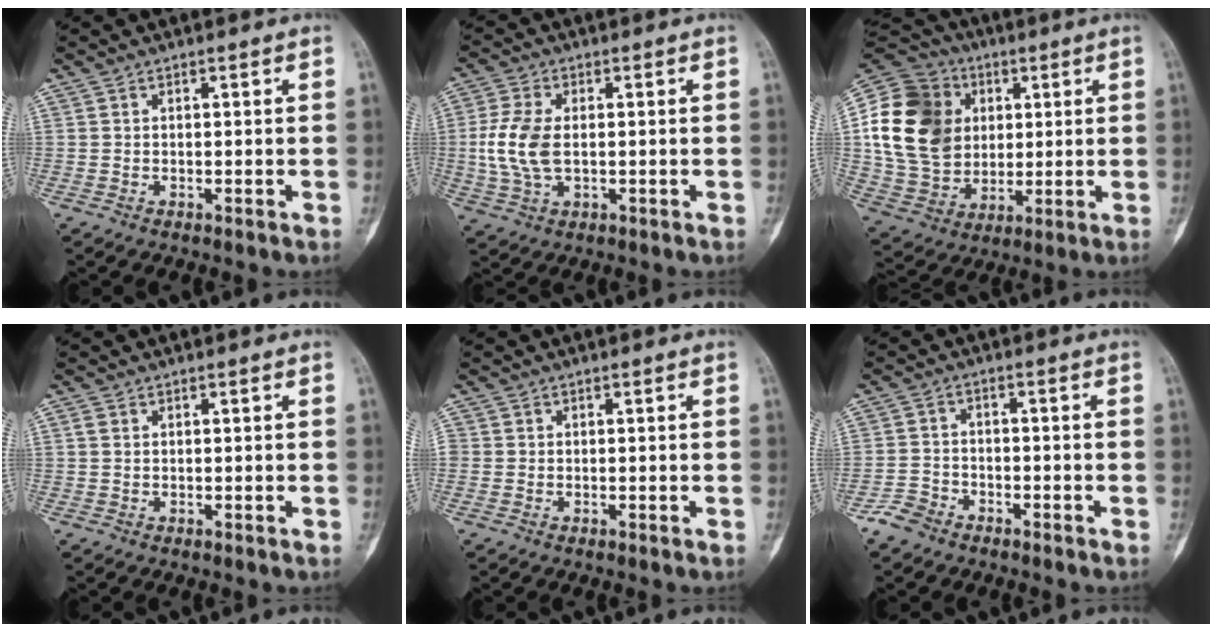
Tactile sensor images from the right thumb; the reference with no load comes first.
{"total": 8.7, "force": [-0.1, 5.0, 7.1], "torque": [-0.158, 0.003, -0.003]}
{"total": 22.3, "force": [3.9, 17.9, 12.7], "torque": [-0.229, 0.015, 0.081]}
{"total": 0.9, "force": [0.3, 0.7, 0.5], "torque": [-0.003, 0.001, 0.004]}
{"total": 1.0, "force": [-0.1, 1.0, 0.2], "torque": [0.009, 0.005, -0.008]}
{"total": 4.2, "force": [-3.2, 2.5, 1.1], "torque": [-0.019, 0.015, -0.066]}